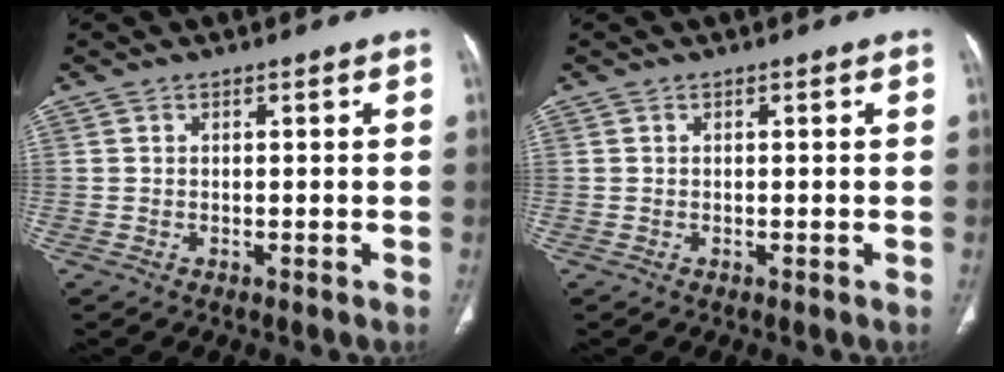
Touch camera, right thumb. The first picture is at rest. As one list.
[{"total": 0.0}]